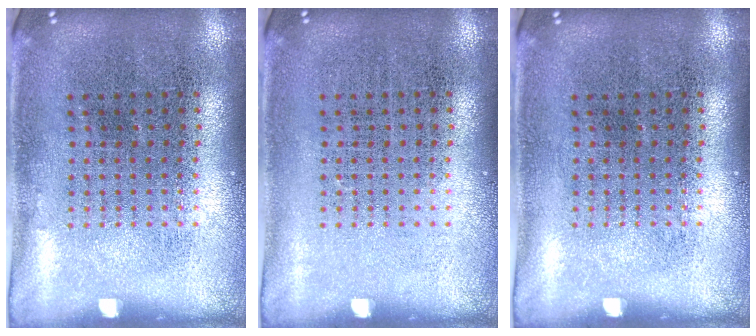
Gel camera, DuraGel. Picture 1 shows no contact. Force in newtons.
{"total": 0.0}
{"total": 0.0}